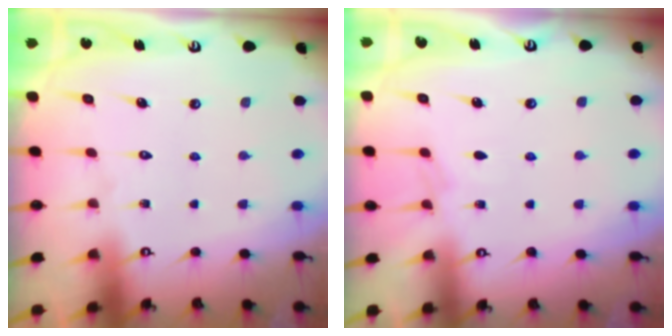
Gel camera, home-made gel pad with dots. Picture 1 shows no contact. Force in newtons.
{"total": 1.5, "press": 1.4, "slide": 0.3}